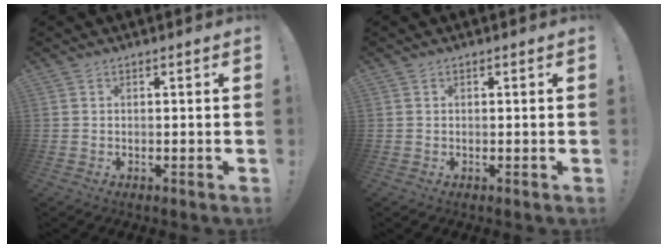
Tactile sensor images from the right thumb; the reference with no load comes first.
{"total": 0.0}